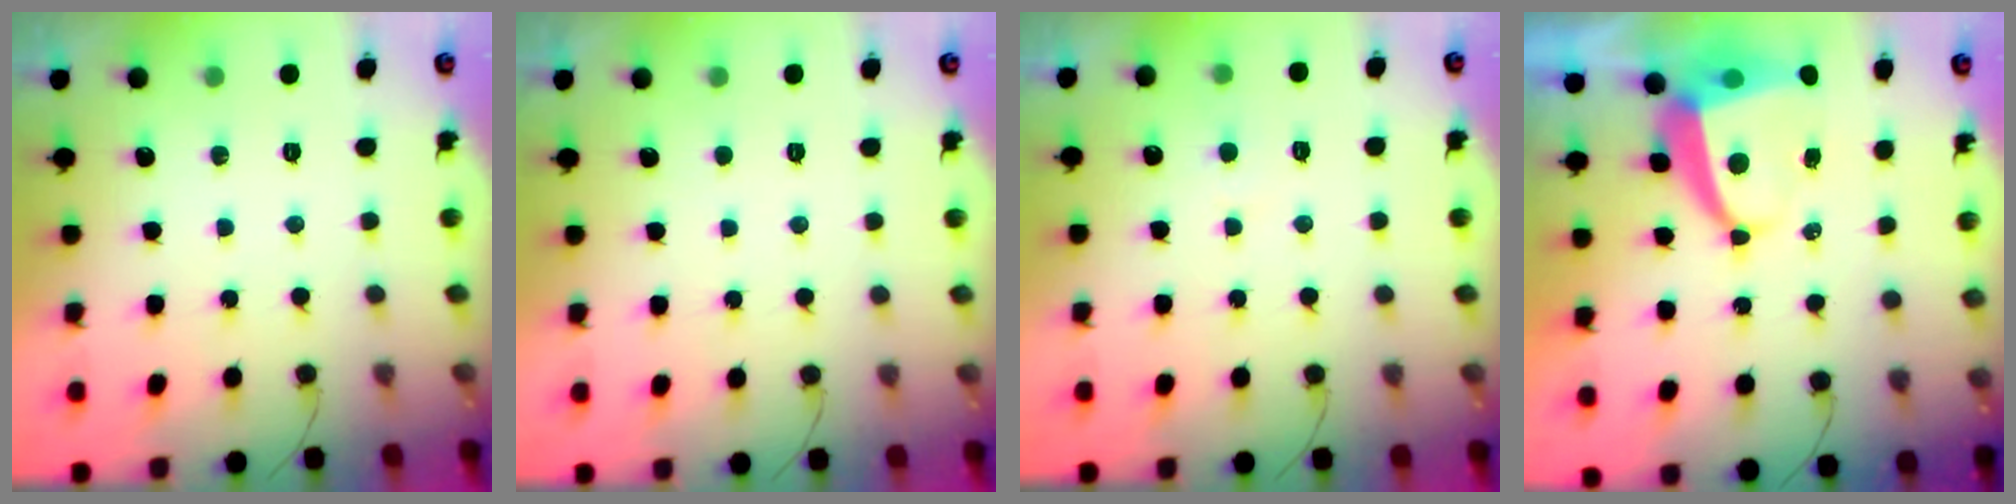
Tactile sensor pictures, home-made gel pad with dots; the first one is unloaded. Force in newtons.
{"total": 1.6, "press": 1.6, "slide": 0.2}
{"total": 2.5, "press": 2.5, "slide": 0.1}
{"total": 5.7, "press": 5.7, "slide": 0.4}